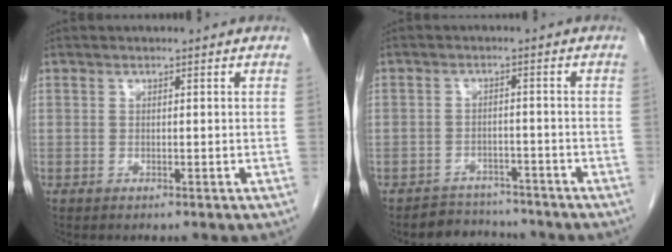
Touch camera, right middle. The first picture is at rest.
{"total": 4.4, "force": [-4.0, 1.7, -0.8], "torque": [0.015, 0.009, -0.062]}